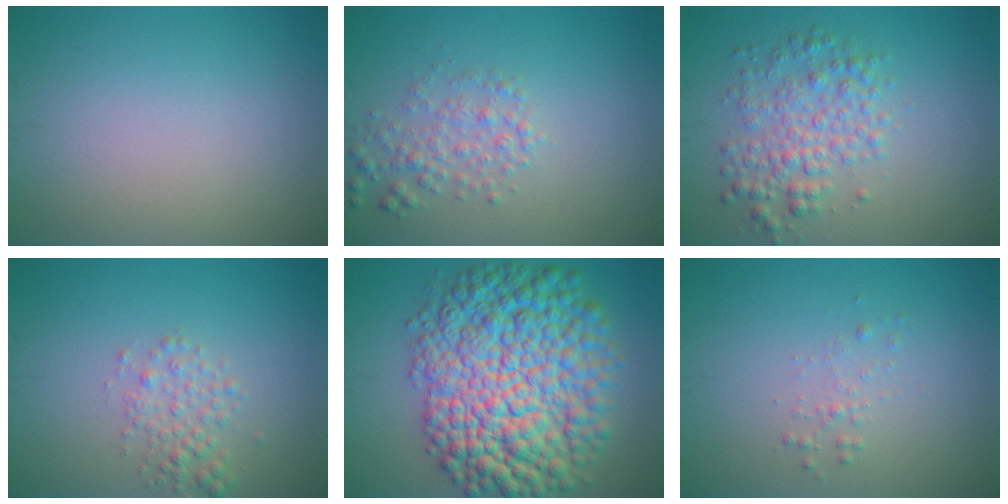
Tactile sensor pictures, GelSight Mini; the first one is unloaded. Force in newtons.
{"total": 2.5, "press": 2.5, "slide": 0.1}
{"total": 4.0, "press": 4.0, "slide": 0.0}
{"total": 2.2, "press": 2.2, "slide": 0.1}
{"total": 14.3, "press": 14.3, "slide": 0.3}
{"total": 0.9, "press": 0.9, "slide": 0.0}